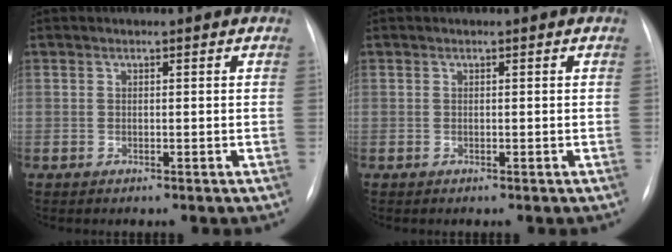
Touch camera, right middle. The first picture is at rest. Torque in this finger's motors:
{"motor_torque": [-0.34, 0.05, -0.01, 0.00]}